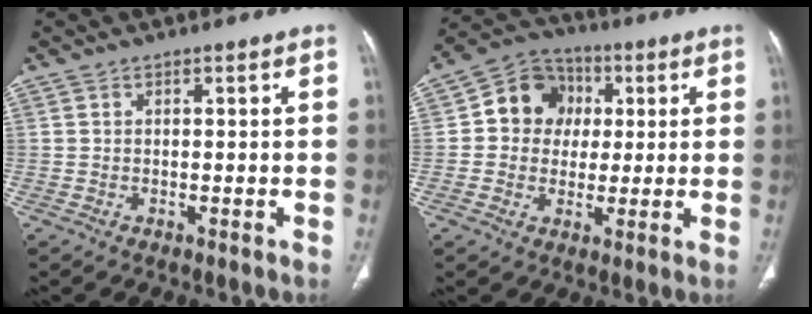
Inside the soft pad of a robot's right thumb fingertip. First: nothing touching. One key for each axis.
{"total": 10.7, "fx": 1.4, "fy": 9.6, "fz": 4.6, "tx": -0.036, "ty": 0.014, "tz": 0.012}